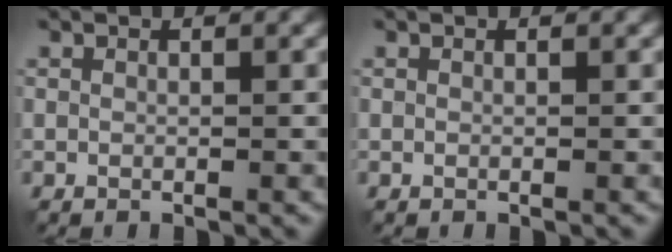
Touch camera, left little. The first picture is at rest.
{"total": 0.0}